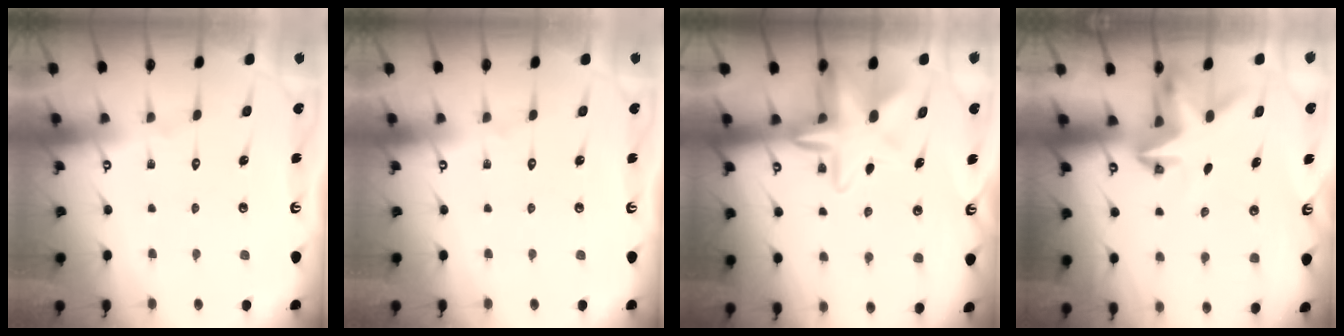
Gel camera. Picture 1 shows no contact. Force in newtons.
{"total": 0.0}
{"total": 10.6, "press": 10.4, "slide": 1.9}
{"total": 3.4, "press": 3.4, "slide": 0.2}